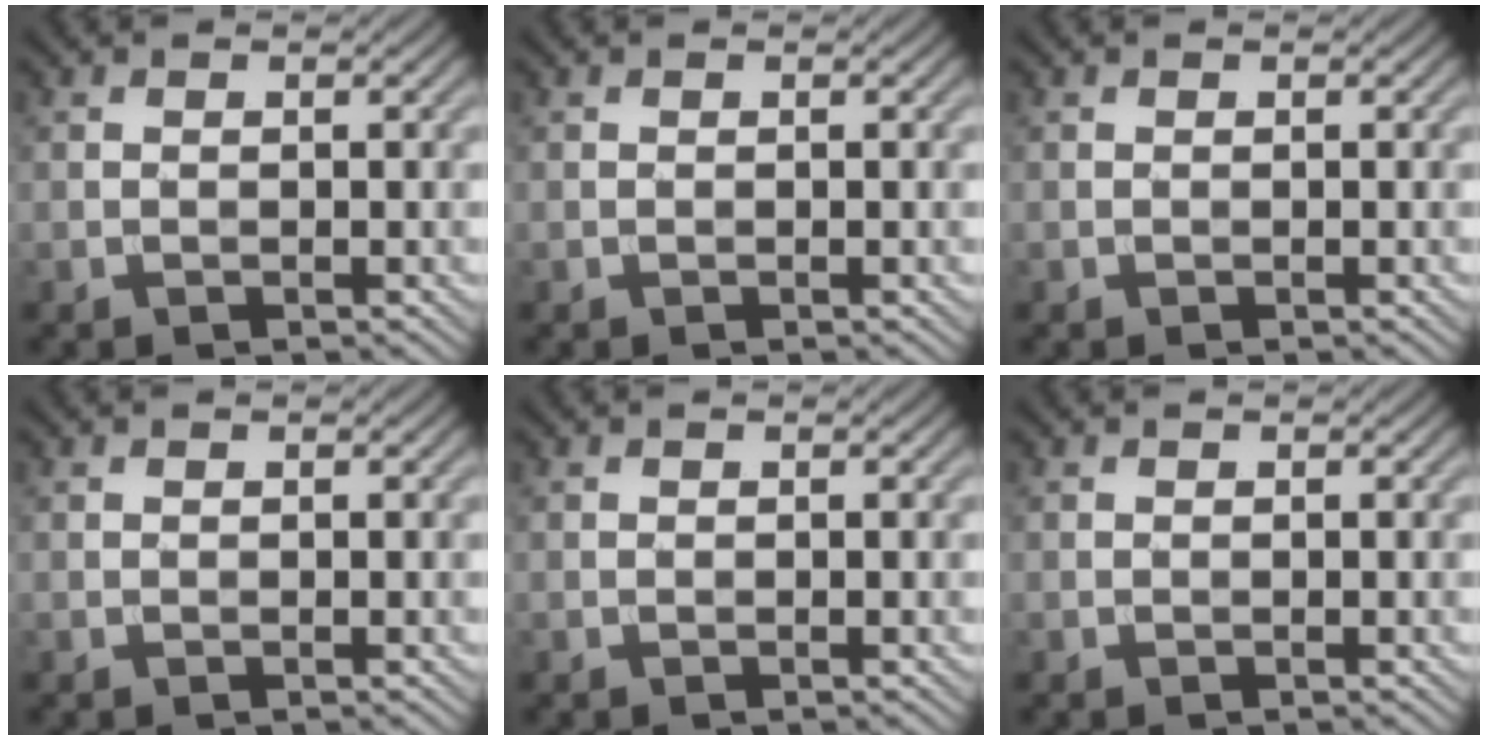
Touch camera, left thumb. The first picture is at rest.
{"total": 0.0}
{"total": 0.0}
{"total": 0.0}
{"total": 0.0}
{"total": 0.0}